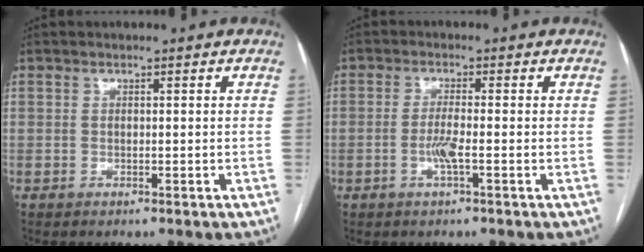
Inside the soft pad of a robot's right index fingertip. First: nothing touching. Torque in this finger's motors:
{"motor_torque": [0.06, 0.06, 0.00, 0.02]}